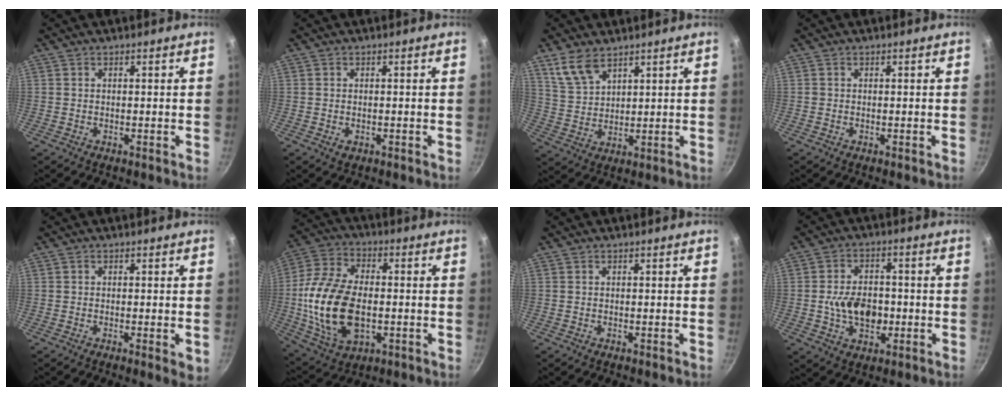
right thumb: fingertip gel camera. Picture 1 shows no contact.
{"total": 0.8, "force": [-0.3, 0.6, 0.5], "torque": [-0.009, 0.000, -0.003]}
{"total": 6.8, "force": [4.9, 3.3, 3.5], "torque": [-0.059, -0.018, 0.107]}
{"total": 0.0}
{"total": 2.8, "force": [-0.7, 0.6, 2.6], "torque": [-0.039, -0.009, -0.012]}
{"total": 19.4, "force": [-1.9, 11.7, 15.4], "torque": [-0.298, 0.015, -0.032]}
{"total": 0.0}
{"total": 9.4, "force": [-1.4, 6.4, 6.7], "torque": [-0.090, 0.011, -0.023]}